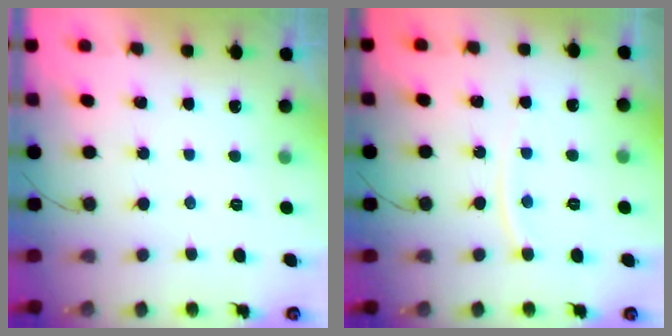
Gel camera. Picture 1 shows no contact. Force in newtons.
{"total": 7.0, "press": 6.9, "slide": 1.0}